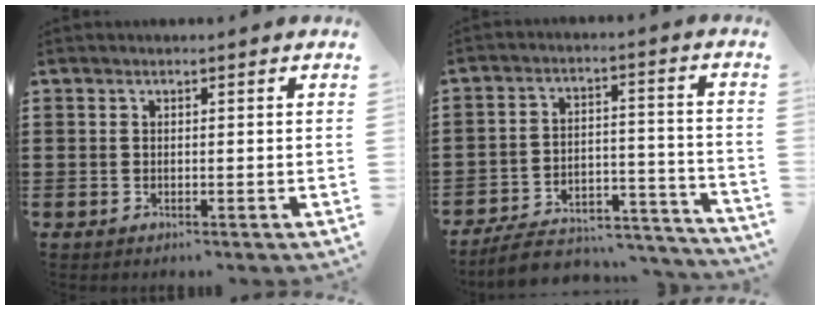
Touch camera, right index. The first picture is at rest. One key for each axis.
{"total": 7.2, "fx": -6.6, "fy": 1.8, "fz": 2.5, "tx": -0.037, "ty": 0.018, "tz": -0.125}